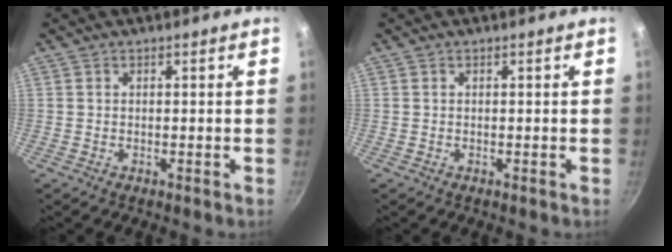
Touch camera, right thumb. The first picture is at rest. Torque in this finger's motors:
{"motor_torque": [0.00, 0.00, 0.10, -0.06, 0.00]}